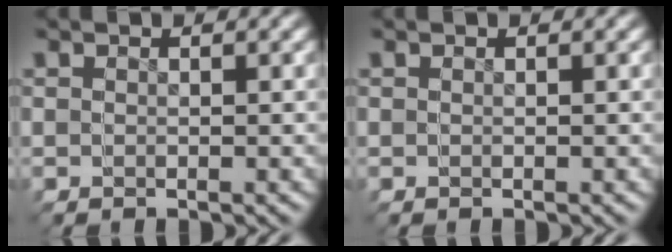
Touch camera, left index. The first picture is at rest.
{"total": 0.0}